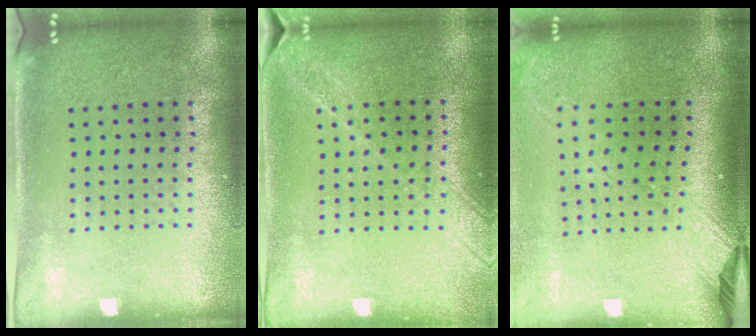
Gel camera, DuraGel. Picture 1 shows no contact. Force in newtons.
{"total": 1.6, "press": 1.5, "slide": 0.7}
{"total": 2.4, "press": 1.8, "slide": 1.7}